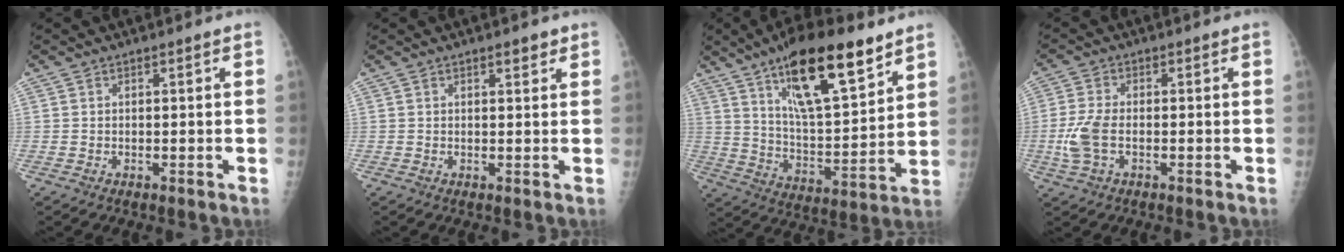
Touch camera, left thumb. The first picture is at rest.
{"total": 1.7, "force": [1.1, 0.6, 1.1], "torque": [-0.007, -0.004, 0.014]}
{"total": 21.0, "force": [12.5, 6.4, 15.6], "torque": [-0.231, -0.054, 0.217]}
{"total": 5.9, "force": [-1.5, 3.2, 4.7], "torque": [-0.118, 0.006, -0.032]}